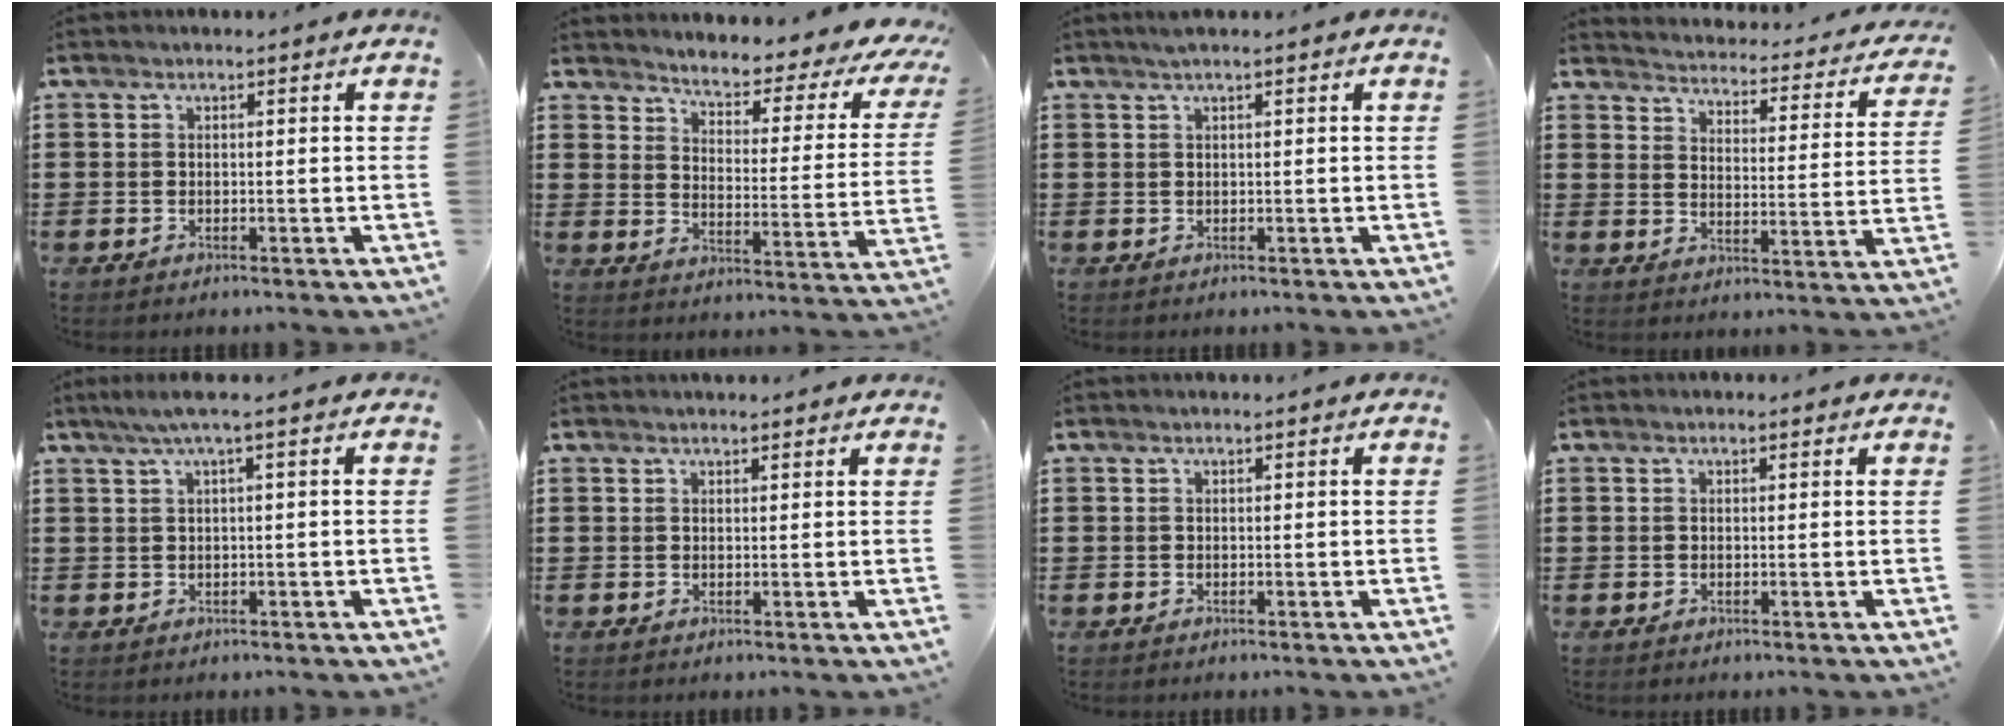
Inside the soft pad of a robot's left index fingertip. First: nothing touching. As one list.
[{"total": 3.5, "force": [3.1, 0.2, 1.6], "torque": [-0.044, -0.036, 0.039]}, {"total": 1.0, "force": [0.6, -0.1, 0.7], "torque": [-0.013, 0.000, 0.011]}, {"total": 2.8, "force": [2.7, -0.2, 0.4], "torque": [-0.028, -0.030, 0.037]}, {"total": 2.3, "force": [0.3, -0.1, 2.3], "torque": [-0.041, -0.002, 0.004]}, {"total": 1.1, "force": [1.0, 0.1, 0.2], "torque": [-0.006, 0.000, 0.020]}, {"total": 0.0}, {"total": 0.0}]